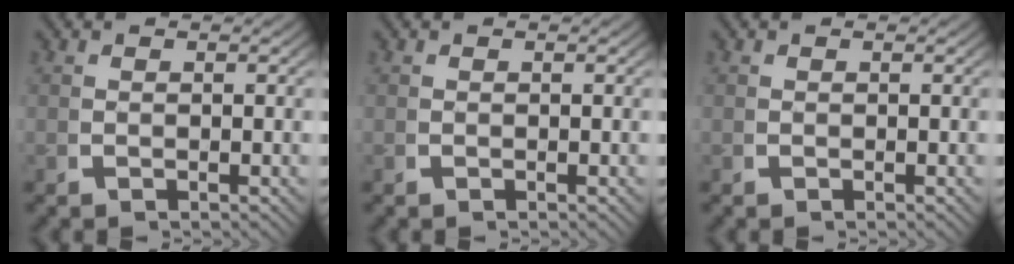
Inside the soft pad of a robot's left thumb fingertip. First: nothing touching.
{"total": 0.0}
{"total": 0.0}